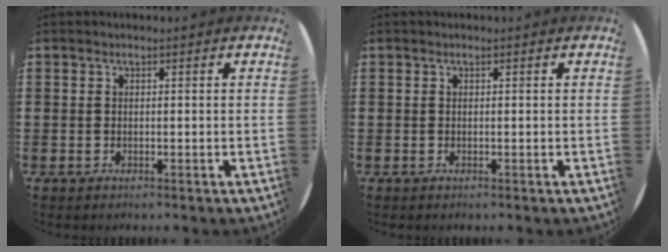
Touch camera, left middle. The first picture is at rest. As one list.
[{"total": 0.0}]